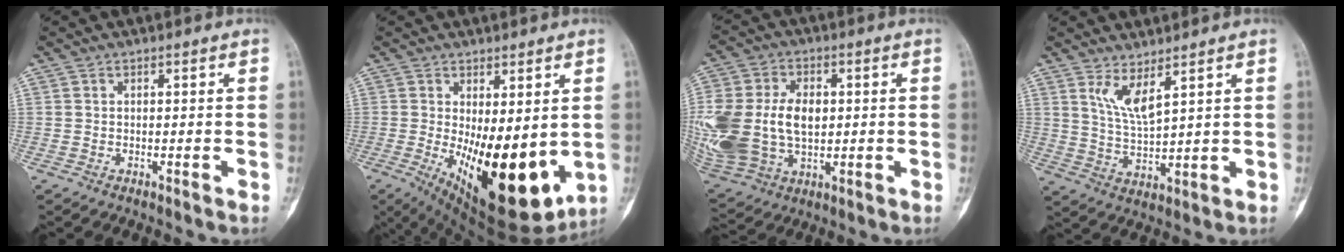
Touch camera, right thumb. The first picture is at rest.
{"total": 18.8, "force": [-2.2, 8.0, 16.9], "torque": [-0.243, -0.039, -0.004]}
{"total": 23.1, "force": [0.6, 15.8, 16.9], "torque": [-0.395, 0.005, 0.031]}
{"total": 5.9, "force": [3.6, 1.3, 4.4], "torque": [-0.087, -0.042, 0.079]}